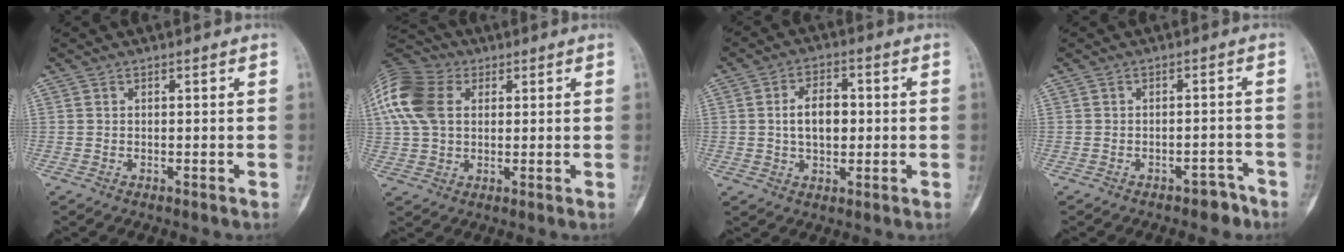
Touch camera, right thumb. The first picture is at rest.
{"total": 17.9, "force": [4.8, 12.6, 11.8], "torque": [-0.258, 0.022, 0.083]}
{"total": 7.5, "force": [0.3, 4.6, 5.9], "torque": [-0.085, 0.010, 0.004]}
{"total": 3.8, "force": [-2.9, 1.9, 1.5], "torque": [-0.007, 0.029, -0.034]}